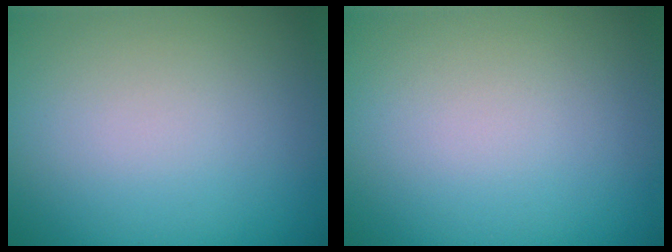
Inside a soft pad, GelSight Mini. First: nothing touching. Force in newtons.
{"total": 0.0}